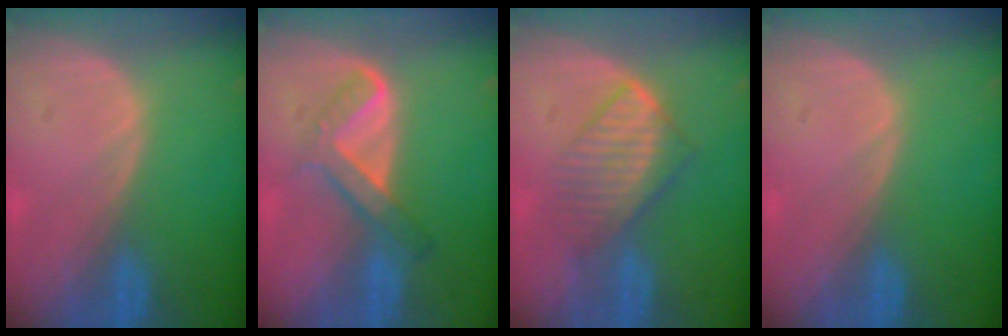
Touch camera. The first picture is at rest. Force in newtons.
{"total": 5.4, "press": 5.1, "slide": 1.6}
{"total": 6.3, "press": 6.1, "slide": 1.2}
{"total": 0.0}